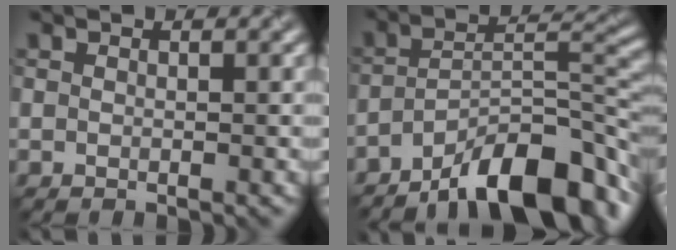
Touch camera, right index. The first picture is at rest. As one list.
[{"total": 10.7, "force": [-7.2, 3.1, 7.3], "torque": [-0.106, 0.015, -0.130]}]